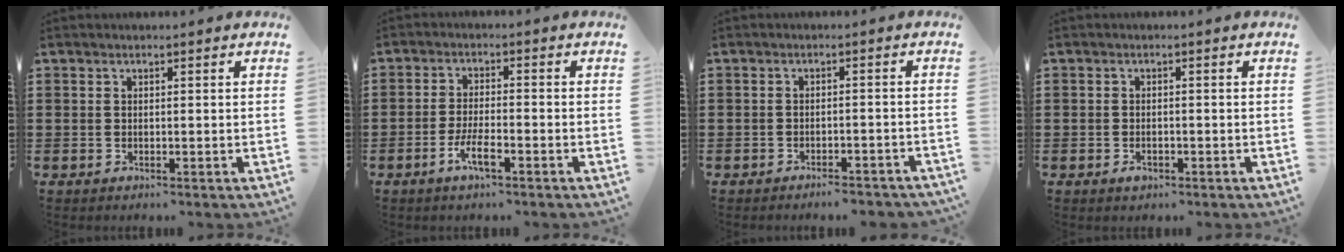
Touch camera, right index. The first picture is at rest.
{"total": 4.4, "force": [-2.4, 0.9, 3.6], "torque": [-0.080, -0.007, -0.048]}
{"total": 2.4, "force": [-2.3, 0.1, 0.4], "torque": [-0.011, -0.001, -0.048]}
{"total": 1.2, "force": [-0.8, 0.6, 0.7], "torque": [-0.016, -0.003, -0.015]}